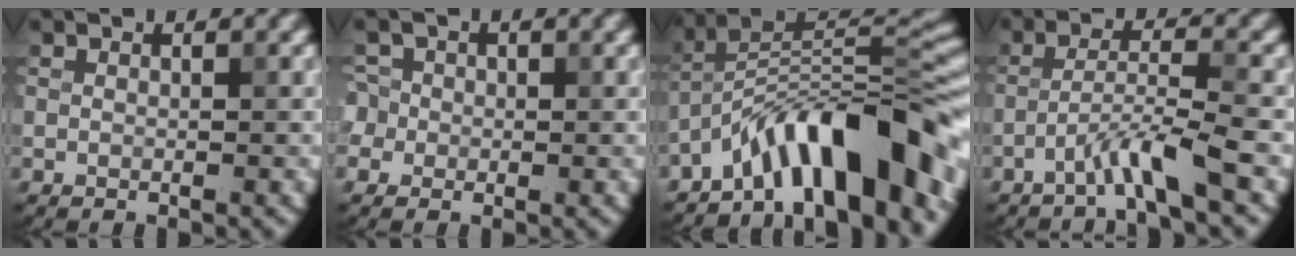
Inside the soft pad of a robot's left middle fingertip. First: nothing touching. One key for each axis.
{"total": 3.0, "fx": -0.1, "fy": 2.8, "fz": 1.0, "tx": -0.007, "ty": 0.022, "tz": -0.023}
{"total": 11.6, "fx": -7.3, "fy": 3.5, "fz": 8.4, "tx": -0.101, "ty": 0.020, "tz": -0.131}
{"total": 3.6, "fx": -2.3, "fy": -0.1, "fz": 2.7, "tx": -0.052, "ty": 0.015, "tz": -0.053}